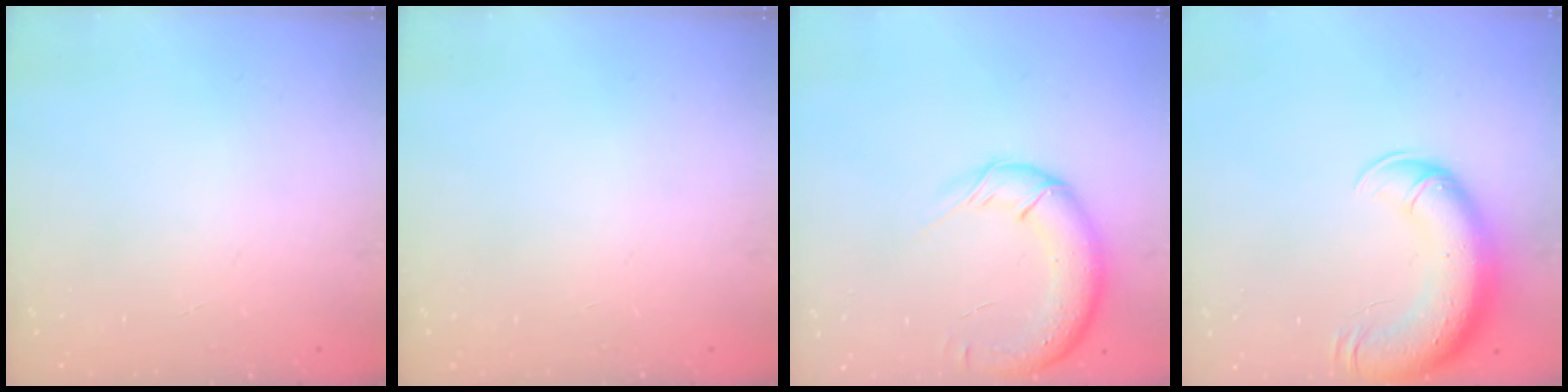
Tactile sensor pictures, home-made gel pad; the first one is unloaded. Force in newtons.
{"total": 0.0}
{"total": 14.9, "press": 14.3, "slide": 3.9}
{"total": 15.5, "press": 15.1, "slide": 3.7}